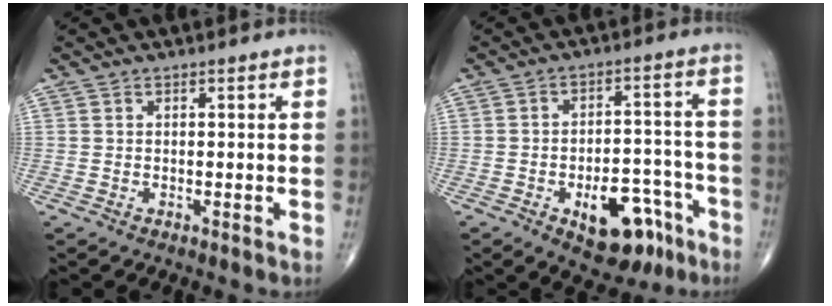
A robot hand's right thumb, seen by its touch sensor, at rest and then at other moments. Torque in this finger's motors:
{"motor_torque": [1.90, 1.35, 0.64, -0.82, 0.06]}